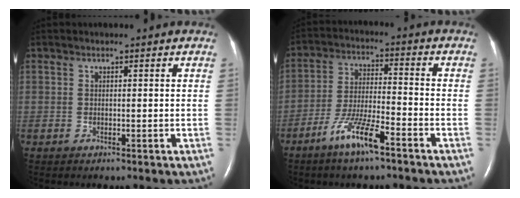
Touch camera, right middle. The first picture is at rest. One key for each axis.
{"total": 8.5, "fx": -5.5, "fy": 0.9, "fz": 6.4, "tx": -0.129, "ty": -0.008, "tz": -0.105}